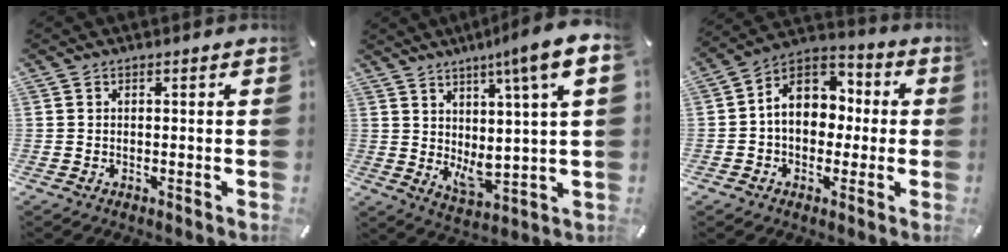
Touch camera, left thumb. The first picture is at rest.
{"total": 14.0, "force": [5.5, 2.1, 12.7], "torque": [-0.195, -0.055, 0.074]}
{"total": 11.1, "force": [0.2, 9.2, 6.2], "torque": [-0.127, 0.006, 0.003]}